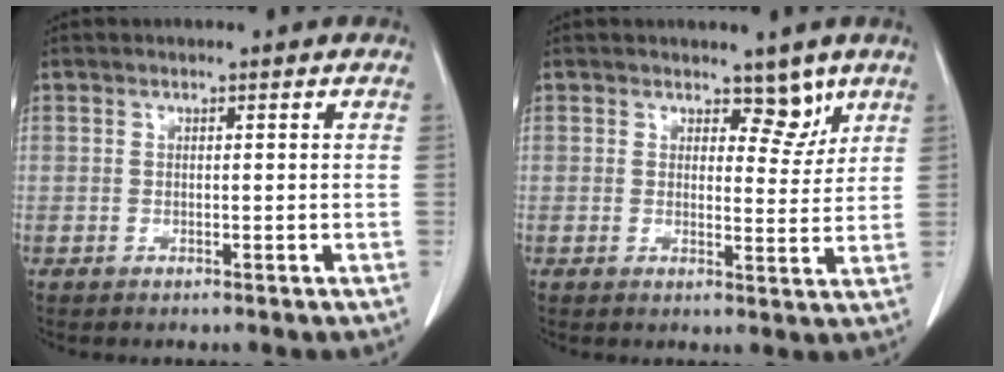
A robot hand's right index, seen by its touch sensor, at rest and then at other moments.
{"total": 3.9, "force": [2.8, 2.1, 1.8], "torque": [-0.008, -0.005, 0.038]}